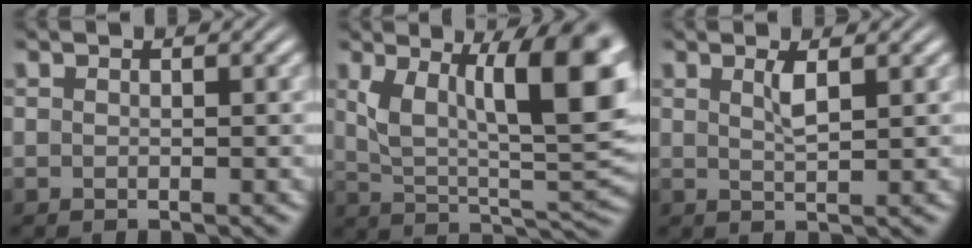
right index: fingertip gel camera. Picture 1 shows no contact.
{"total": 13.4, "force": [2.9, 6.8, 11.1], "torque": [-0.151, -0.016, 0.053]}
{"total": 1.6, "force": [0.9, -0.1, 1.3], "torque": [-0.022, -0.008, 0.021]}